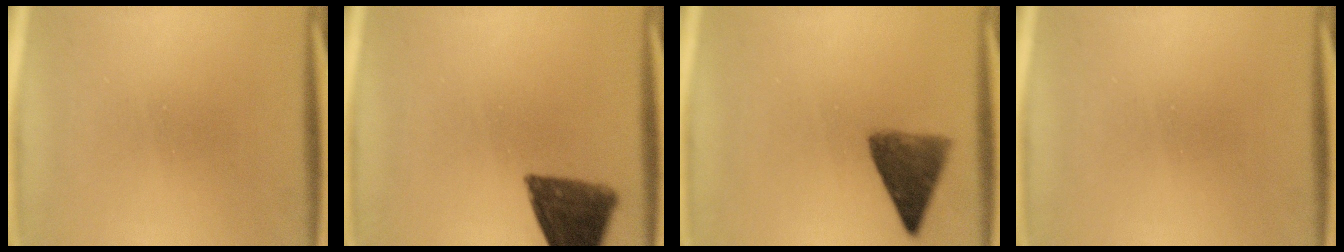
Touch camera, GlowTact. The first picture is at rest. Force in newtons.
{"total": 12.0}
{"total": 7.7}
{"total": 0.0}